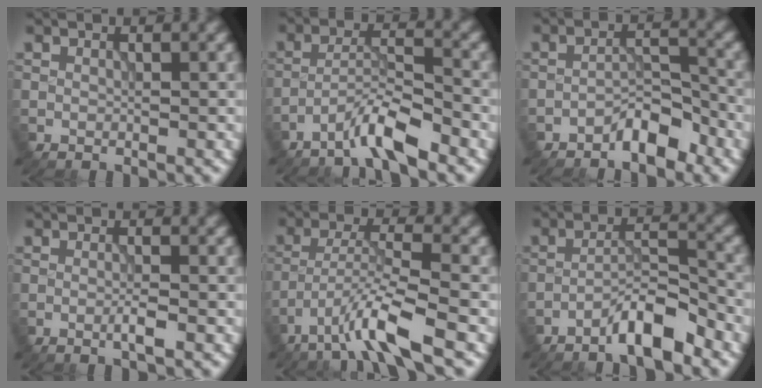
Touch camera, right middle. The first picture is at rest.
{"total": 4.3, "force": [-3.3, 0.4, 2.7], "torque": [-0.049, 0.011, -0.072]}
{"total": 3.3, "force": [-2.5, 1.0, 1.9], "torque": [-0.023, 0.016, -0.046]}
{"total": 1.4, "force": [-0.5, 0.1, 1.3], "torque": [-0.021, 0.001, -0.013]}
{"total": 5.6, "force": [-3.7, 0.4, 4.2], "torque": [-0.077, 0.003, -0.078]}
{"total": 4.6, "force": [-3.4, 0.7, 3.1], "torque": [-0.052, 0.013, -0.067]}